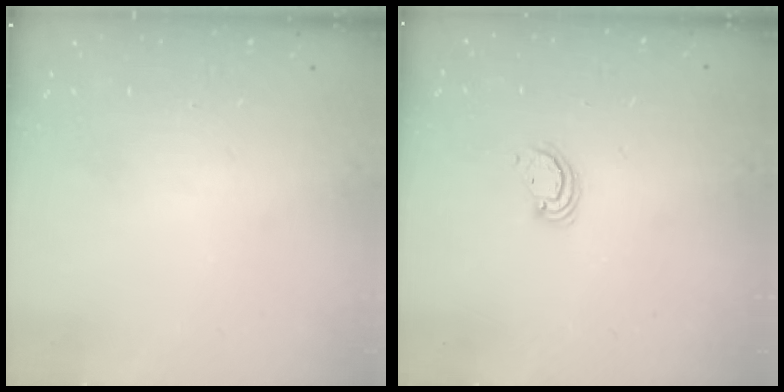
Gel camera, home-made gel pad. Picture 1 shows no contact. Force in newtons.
{"total": 2.6, "press": 2.6, "slide": 0.3}